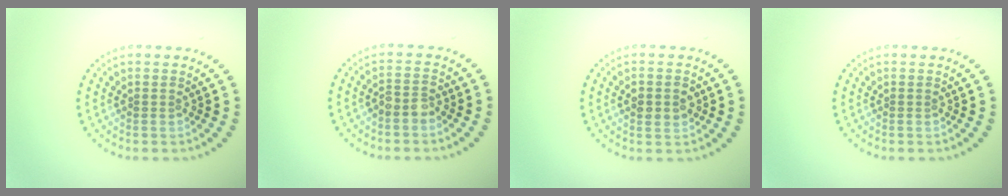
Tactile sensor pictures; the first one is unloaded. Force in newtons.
{"total": 1.6, "press": 1.4, "slide": 0.7}
{"total": 2.6, "press": 2.6, "slide": 0.0}
{"total": 0.0}